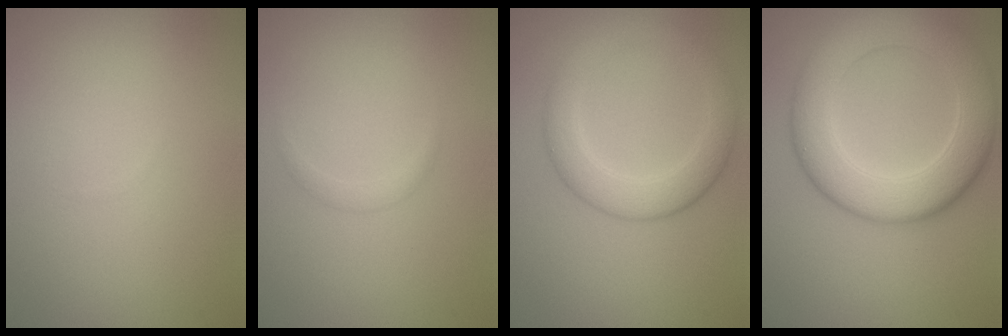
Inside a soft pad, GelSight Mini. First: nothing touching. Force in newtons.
{"total": 0.8, "press": 0.8, "slide": 0.1}
{"total": 4.2, "press": 4.2, "slide": 0.1}
{"total": 8.3, "press": 8.3, "slide": 0.4}